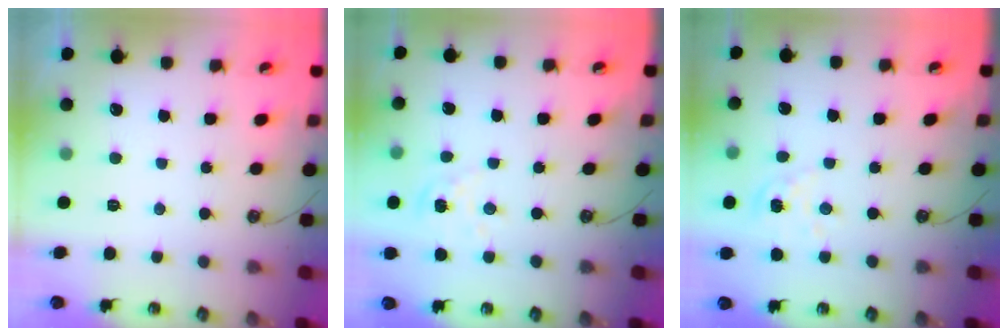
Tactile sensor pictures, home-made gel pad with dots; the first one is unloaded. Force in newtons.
{"total": 2.6, "press": 2.6, "slide": 0.4}
{"total": 2.9, "press": 2.9, "slide": 0.3}